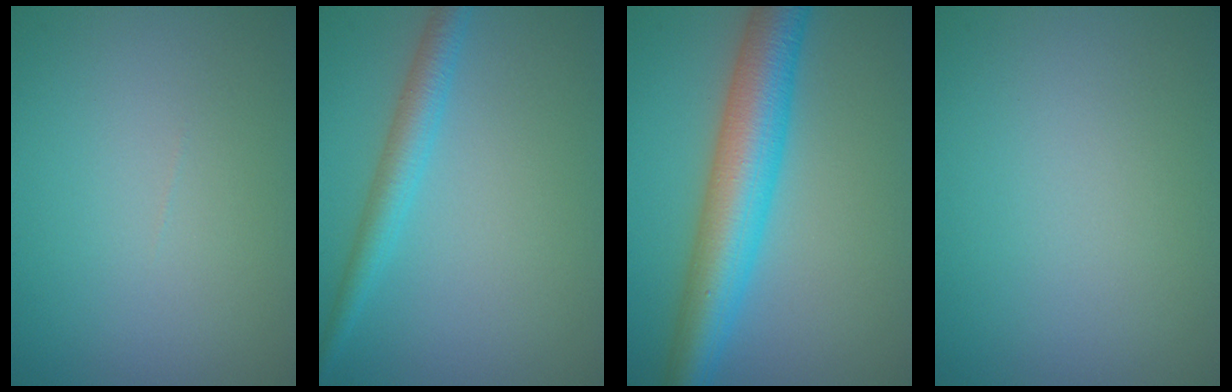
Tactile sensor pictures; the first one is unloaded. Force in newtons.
{"total": 3.0, "press": 3.0, "slide": 0.1}
{"total": 8.3, "press": 8.3, "slide": 0.2}
{"total": 0.0}